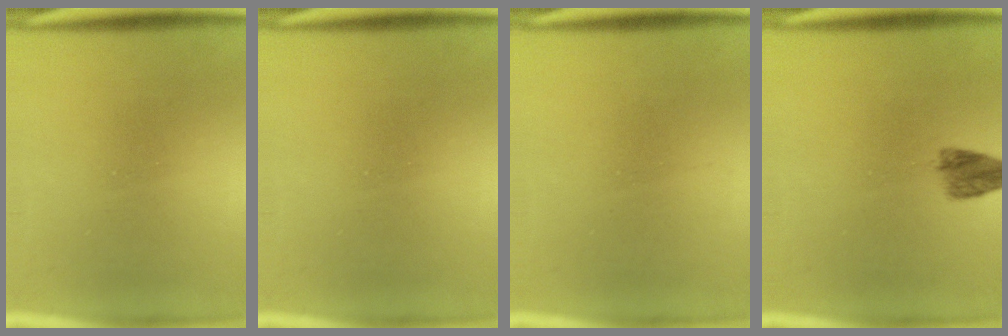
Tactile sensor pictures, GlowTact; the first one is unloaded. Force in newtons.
{"total": 0.0}
{"total": 1.4}
{"total": 2.1}